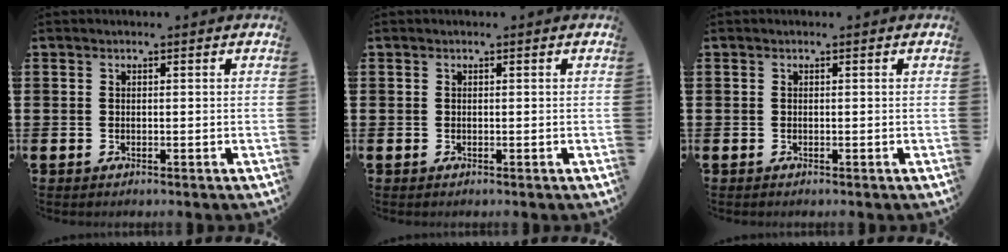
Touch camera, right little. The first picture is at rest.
{"total": 0.0}
{"total": 0.0}